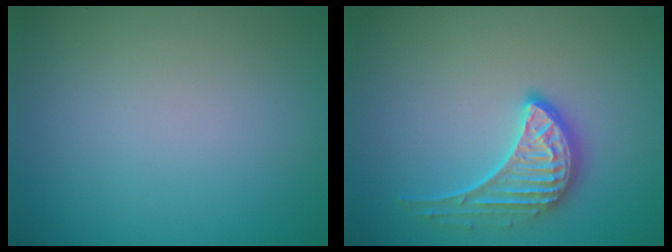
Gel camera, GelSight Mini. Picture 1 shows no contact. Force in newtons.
{"total": 3.4, "press": 3.0, "slide": 1.7}